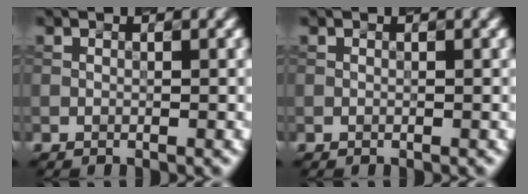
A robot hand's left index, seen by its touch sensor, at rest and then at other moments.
{"total": 0.0}